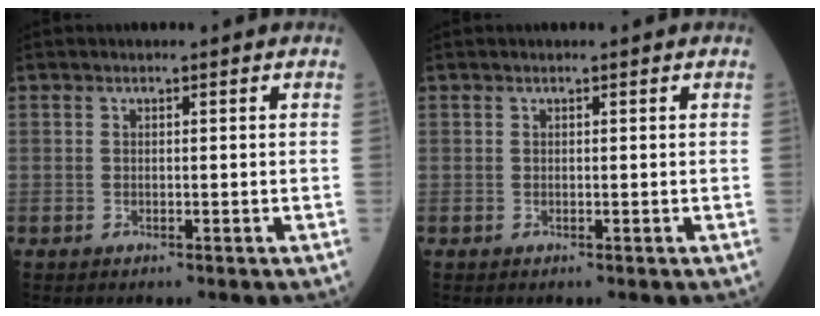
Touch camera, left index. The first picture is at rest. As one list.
[{"total": 0.0}]